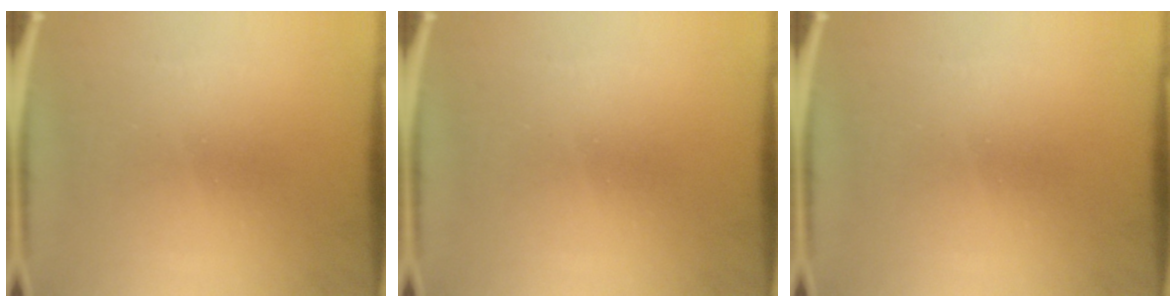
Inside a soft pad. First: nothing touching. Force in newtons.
{"total": 0.0}
{"total": 0.0}